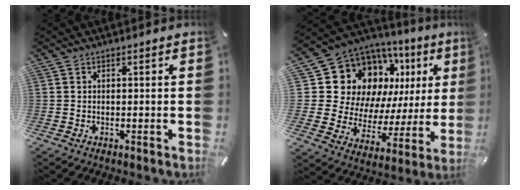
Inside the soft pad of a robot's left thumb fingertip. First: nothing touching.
{"total": 17.5, "force": [9.3, 13.2, 6.7], "torque": [-0.107, -0.087, 0.196]}